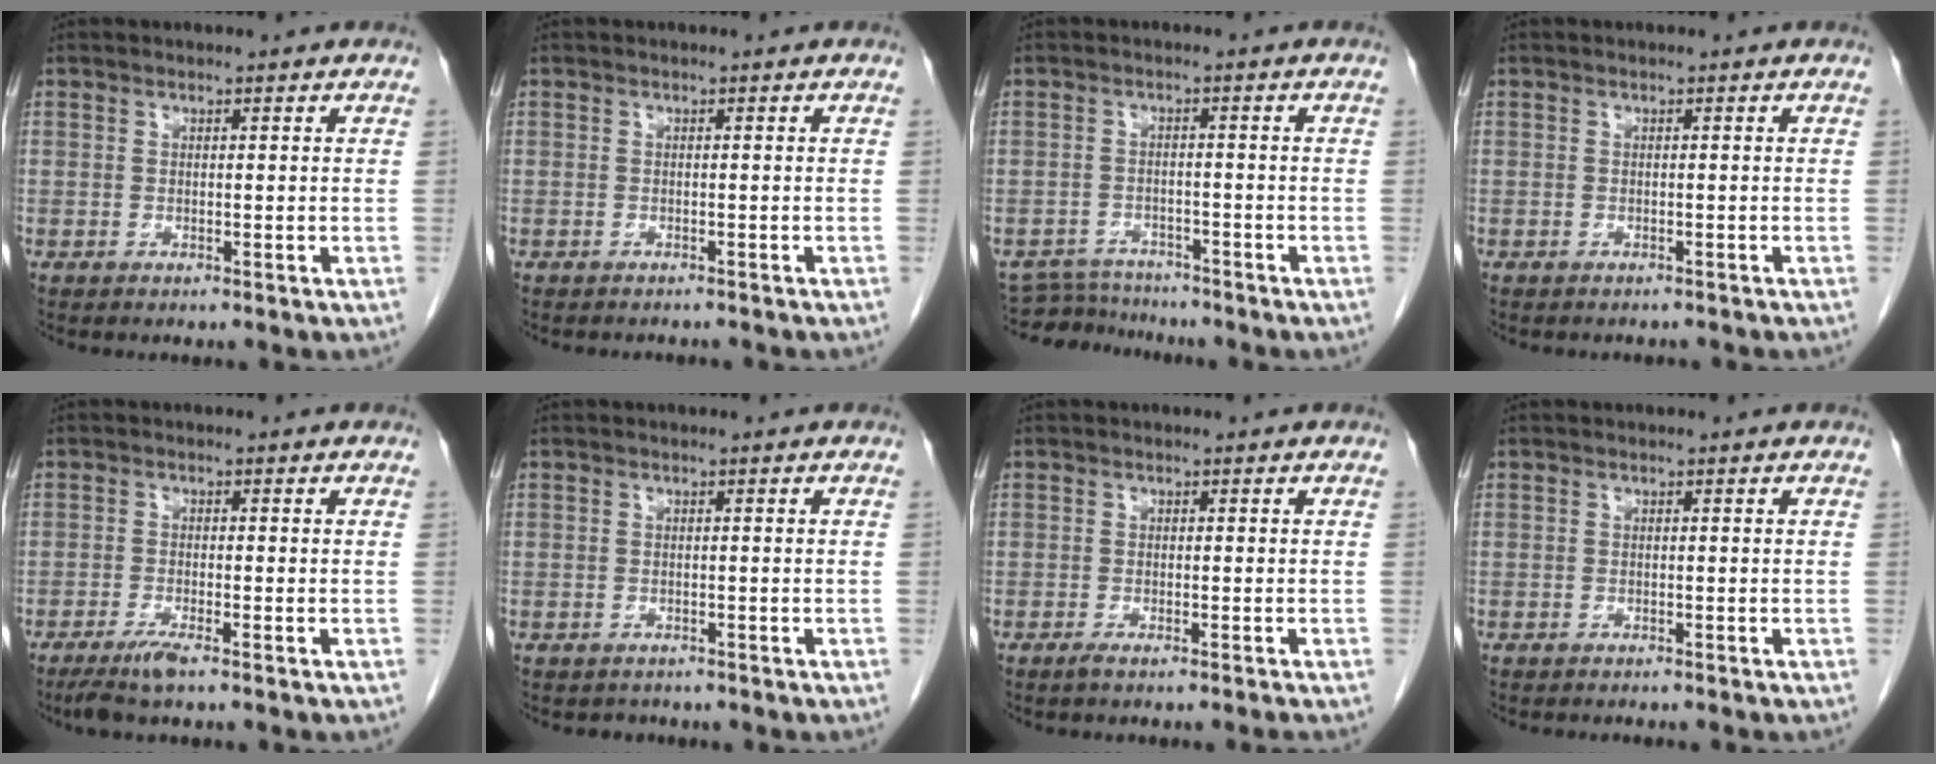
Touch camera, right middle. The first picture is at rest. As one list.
[{"total": 2.8, "force": [-2.6, 0.7, 0.8], "torque": [-0.011, -0.003, -0.030]}, {"total": 5.6, "force": [-5.5, 1.1, -0.3], "torque": [0.004, -0.001, -0.093]}, {"total": 2.2, "force": [-2.0, 0.7, 0.5], "torque": [-0.011, -0.002, -0.023]}, {"total": 3.6, "force": [-2.6, 0.1, 2.5], "torque": [-0.053, -0.010, -0.051]}, {"total": 1.5, "force": [-1.3, 0.8, -0.1], "torque": [-0.005, -0.001, -0.021]}, {"total": 2.2, "force": [-1.8, -0.4, 1.1], "torque": [-0.013, 0.001, -0.029]}, {"total": 2.5, "force": [-2.3, 0.2, 0.9], "torque": [-0.011, -0.002, -0.027]}]